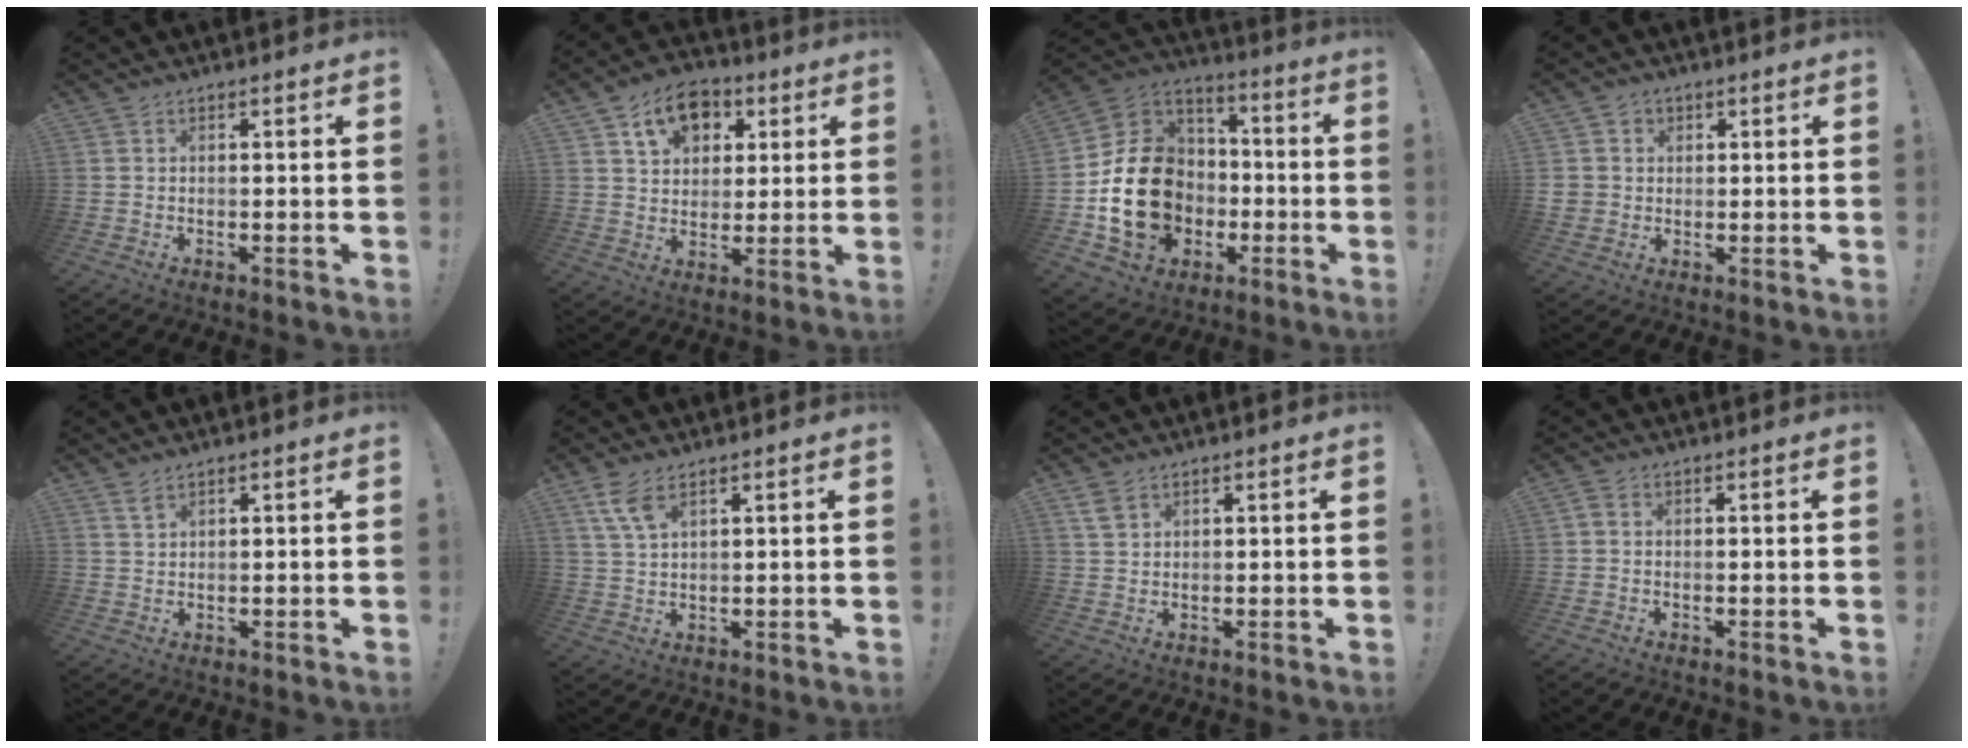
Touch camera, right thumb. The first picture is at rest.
{"total": 11.7, "force": [5.4, 8.7, 5.6], "torque": [-0.074, -0.015, 0.100]}
{"total": 21.6, "force": [-4.0, 17.5, 11.9], "torque": [-0.200, 0.033, -0.038]}
{"total": 4.6, "force": [0.8, 4.4, 0.8], "torque": [-0.024, -0.001, 0.016]}
{"total": 2.3, "force": [1.7, 0.9, 1.4], "torque": [-0.024, -0.008, 0.030]}
{"total": 6.0, "force": [3.6, 2.1, 4.4], "torque": [-0.085, -0.012, 0.066]}
{"total": 3.4, "force": [2.1, 1.7, 1.9], "torque": [-0.040, -0.005, 0.042]}
{"total": 1.1, "force": [-0.1, 0.8, 0.8], "torque": [-0.021, 0.005, -0.001]}